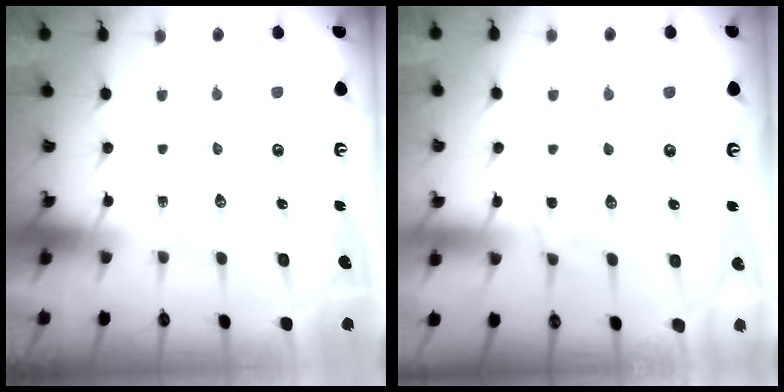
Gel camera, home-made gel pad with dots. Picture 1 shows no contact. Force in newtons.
{"total": 2.7, "press": 2.6, "slide": 0.6}